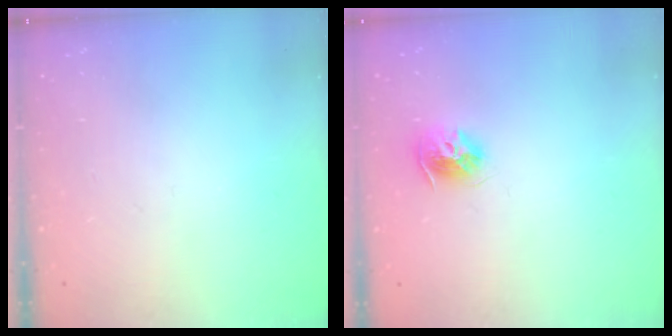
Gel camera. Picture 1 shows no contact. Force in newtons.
{"total": 9.5, "press": 9.5, "slide": 0.4}